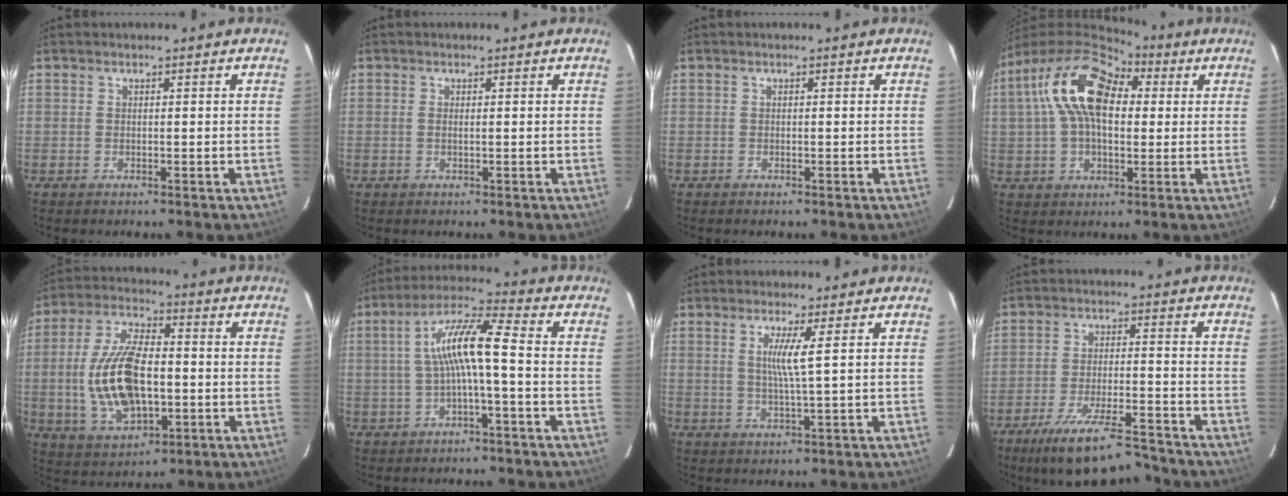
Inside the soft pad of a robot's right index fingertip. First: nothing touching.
{"total": 0.6, "force": [0.0, 0.0, 0.6], "torque": [-0.014, 0.001, -0.002]}
{"total": 0.0}
{"total": 15.7, "force": [4.0, 8.8, 12.3], "torque": [-0.224, 0.030, 0.060]}
{"total": 16.6, "force": [-1.7, 8.4, 14.2], "torque": [-0.294, 0.001, -0.020]}
{"total": 9.1, "force": [-0.8, 0.9, 9.0], "torque": [-0.181, 0.021, -0.013]}
{"total": 4.1, "force": [1.2, -0.9, 3.8], "torque": [-0.070, -0.007, 0.020]}
{"total": 15.0, "force": [-12.4, 3.2, 7.9], "torque": [-0.164, -0.021, -0.198]}